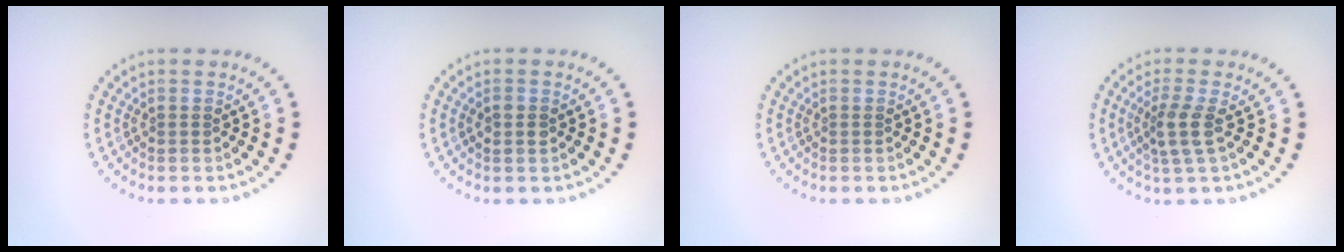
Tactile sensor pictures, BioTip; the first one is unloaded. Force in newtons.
{"total": 1.5, "press": 1.5, "slide": 0.1}
{"total": 0.0}
{"total": 2.4, "press": 2.0, "slide": 1.4}